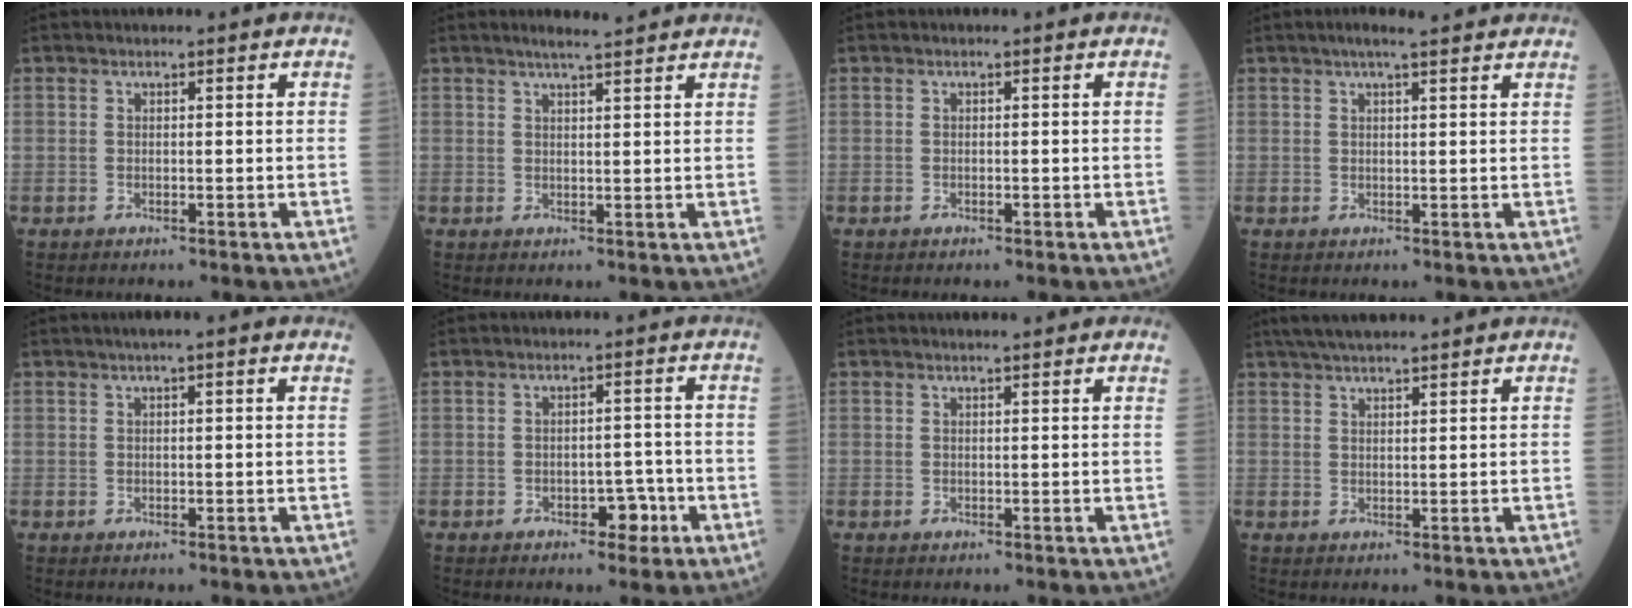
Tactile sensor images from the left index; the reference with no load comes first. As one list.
[{"total": 5.0, "force": [4.3, 0.1, 2.5], "torque": [-0.040, 0.019, 0.061]}, {"total": 0.5, "force": [-0.4, 0.2, 0.3], "torque": [-0.009, -0.001, -0.005]}, {"total": 6.2, "force": [4.9, 0.7, 3.6], "torque": [-0.052, 0.031, 0.065]}, {"total": 2.7, "force": [1.6, 0.2, 2.1], "torque": [-0.033, 0.020, 0.020]}, {"total": 3.3, "force": [-1.8, 1.9, 2.1], "torque": [-0.021, 0.007, -0.021]}, {"total": 2.8, "force": [2.3, 0.4, 1.6], "torque": [-0.018, 0.017, 0.027]}, {"total": 6.7, "force": [5.7, 0.5, 3.5], "torque": [-0.053, 0.035, 0.094]}]